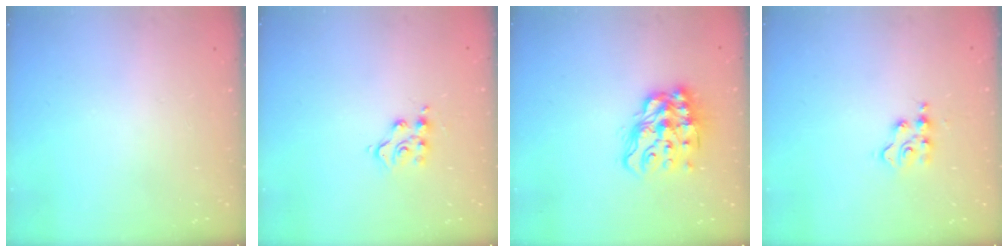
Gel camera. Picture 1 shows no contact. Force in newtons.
{"total": 8.1, "press": 8.0, "slide": 0.5}
{"total": 14.4, "press": 14.4, "slide": 1.2}
{"total": 3.7, "press": 3.7, "slide": 0.5}